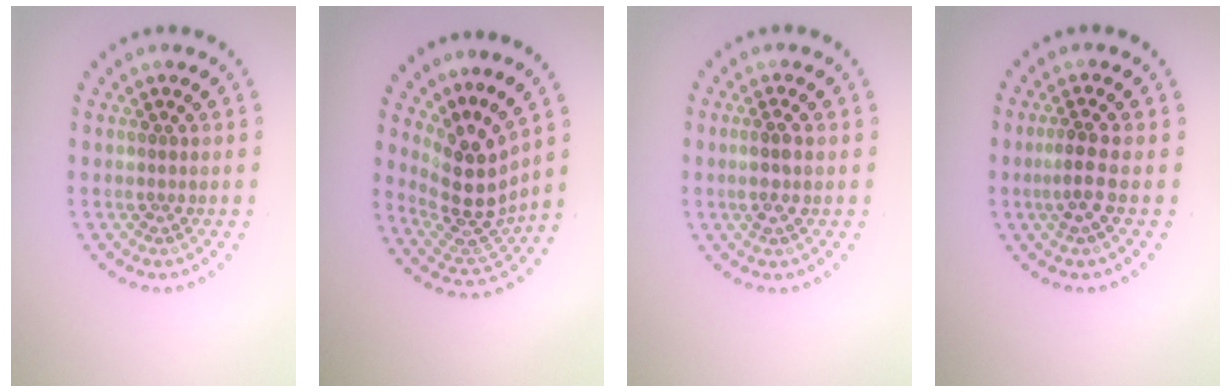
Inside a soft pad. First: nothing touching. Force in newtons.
{"total": 4.7, "press": 3.5, "slide": 3.2}
{"total": 1.3, "press": 1.1, "slide": 0.7}
{"total": 2.0, "press": 1.8, "slide": 0.9}